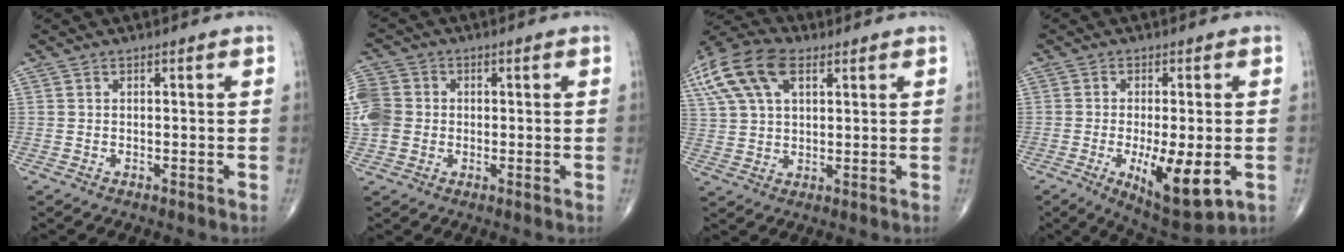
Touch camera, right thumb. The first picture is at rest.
{"total": 10.5, "force": [0.1, 9.1, 5.2], "torque": [-0.133, 0.019, 0.002]}
{"total": 15.6, "force": [6.7, 8.6, 11.1], "torque": [-0.244, 0.017, 0.122]}
{"total": 12.2, "force": [-3.3, 4.0, 11.1], "torque": [-0.174, -0.018, -0.041]}